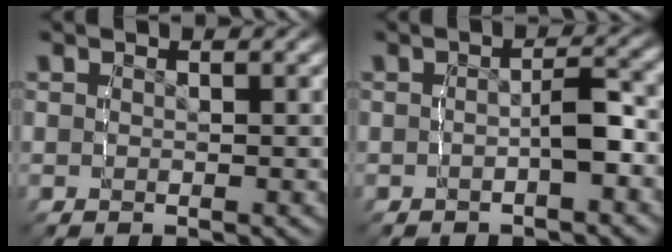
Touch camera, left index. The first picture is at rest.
{"total": 2.9, "force": [-1.3, 1.0, 2.4], "torque": [-0.039, 0.002, -0.017]}